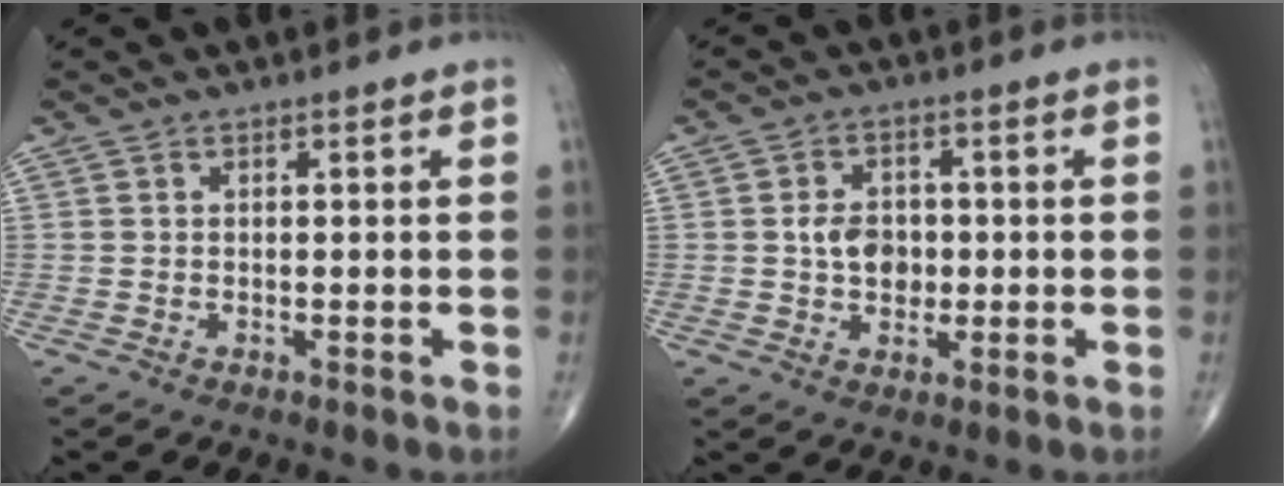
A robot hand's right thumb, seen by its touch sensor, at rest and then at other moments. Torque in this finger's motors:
{"motor_torque": [0.46, 0.81, -0.13, -0.24, 0.09]}